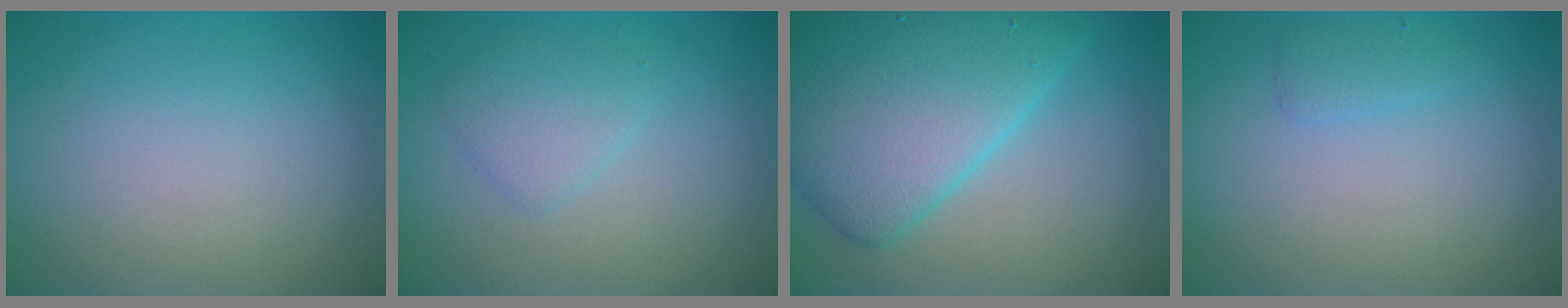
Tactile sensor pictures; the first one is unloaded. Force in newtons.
{"total": 2.0, "press": 2.0, "slide": 0.1}
{"total": 9.6, "press": 9.6, "slide": 0.4}
{"total": 1.0, "press": 1.0, "slide": 0.1}